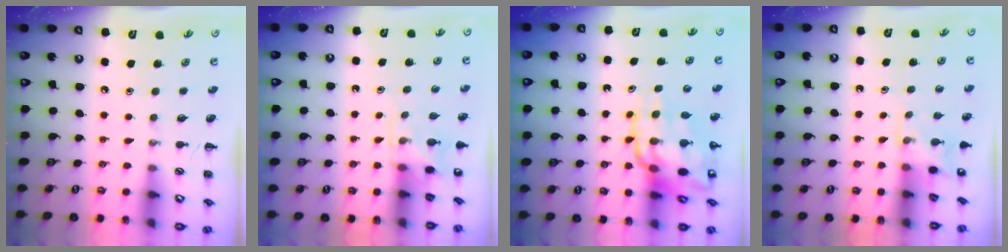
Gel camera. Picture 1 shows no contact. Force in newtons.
{"total": 4.4, "press": 4.2, "slide": 1.6}
{"total": 15.3, "press": 14.7, "slide": 4.2}
{"total": 4.3, "press": 4.1, "slide": 1.3}